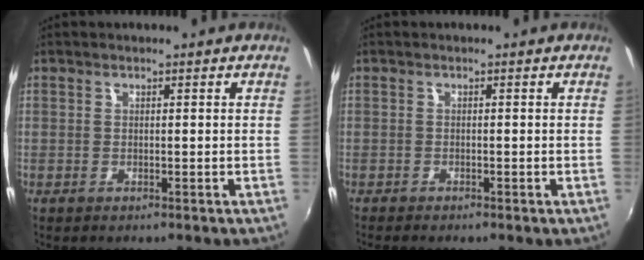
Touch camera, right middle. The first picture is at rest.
{"total": 1.4, "force": [-1.2, 0.2, 0.7], "torque": [-0.016, -0.008, -0.022]}